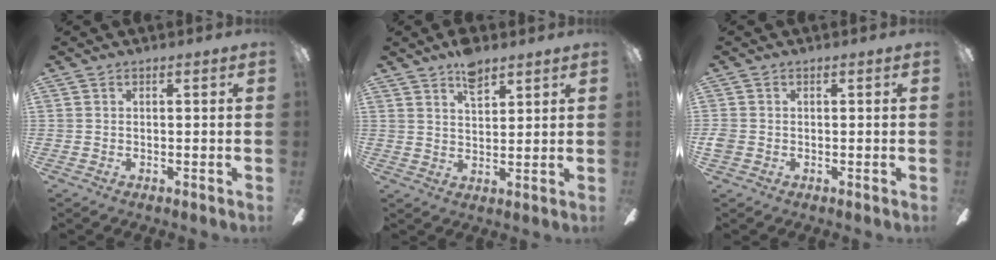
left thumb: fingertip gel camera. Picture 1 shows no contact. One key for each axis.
{"total": 6.7, "fx": 5.0, "fy": 2.9, "fz": 3.4, "tx": -0.056, "ty": -0.022, "tz": 0.088}
{"total": 1.8, "fx": -0.3, "fy": 1.6, "fz": 0.8, "tx": -0.012, "ty": 0.005, "tz": -0.006}